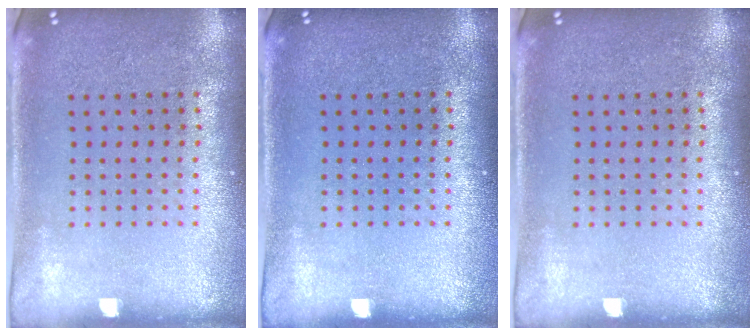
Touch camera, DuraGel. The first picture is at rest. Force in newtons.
{"total": 0.0}
{"total": 0.0}